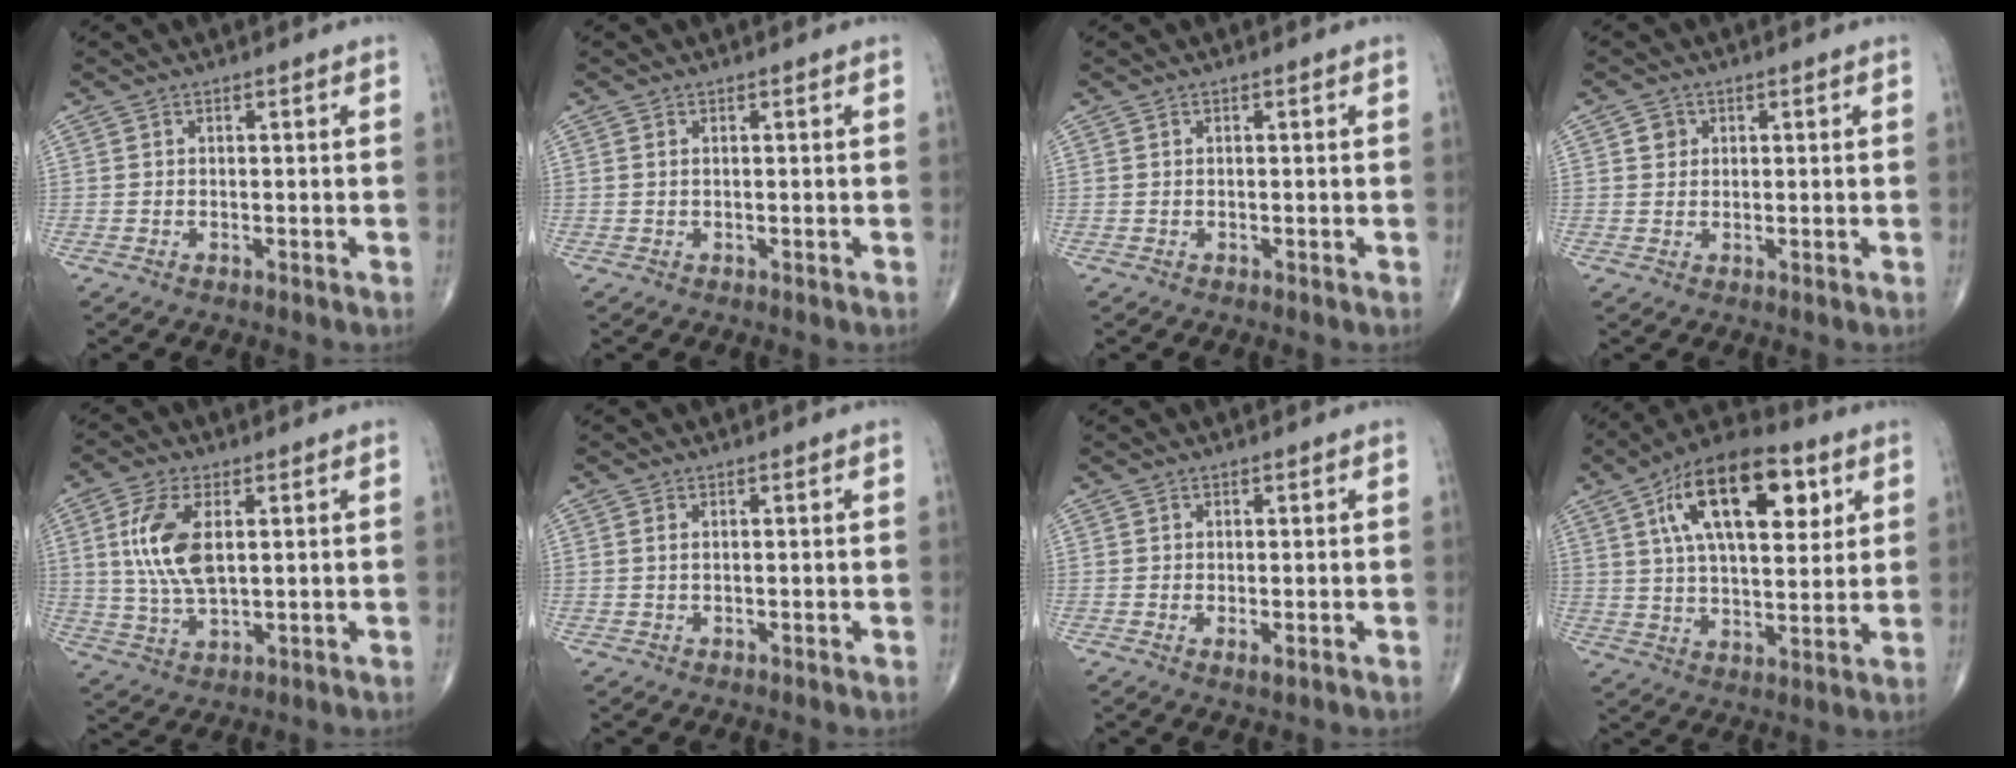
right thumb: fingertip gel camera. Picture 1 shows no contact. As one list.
[{"total": 0.0}, {"total": 0.0}, {"total": 2.0, "force": [0.6, 1.8, 0.5], "torque": [0.001, -0.002, 0.007]}, {"total": 10.7, "force": [2.3, 5.1, 9.1], "torque": [-0.190, -0.008, 0.047]}, {"total": 0.6, "force": [0.2, 0.3, 0.5], "torque": [-0.012, 0.004, 0.005]}, {"total": 1.4, "force": [-0.2, 0.4, 1.3], "torque": [-0.022, -0.005, -0.003]}, {"total": 20.7, "force": [7.8, 9.7, 16.5], "torque": [-0.242, -0.010, 0.123]}]